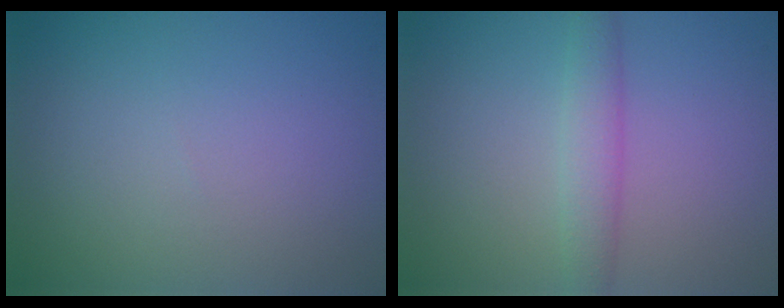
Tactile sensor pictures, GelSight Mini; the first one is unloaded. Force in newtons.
{"total": 2.6, "press": 2.6, "slide": 0.1}